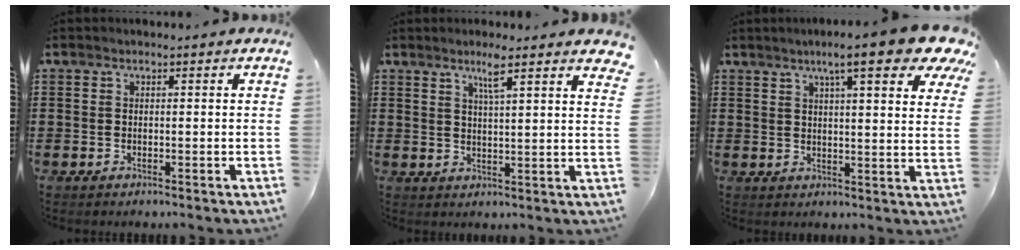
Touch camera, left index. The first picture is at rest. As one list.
[{"total": 4.1, "force": [3.1, 0.0, 2.6], "torque": [-0.042, -0.010, 0.050]}, {"total": 10.3, "force": [7.2, 1.4, 7.1], "torque": [-0.117, -0.020, 0.117]}]